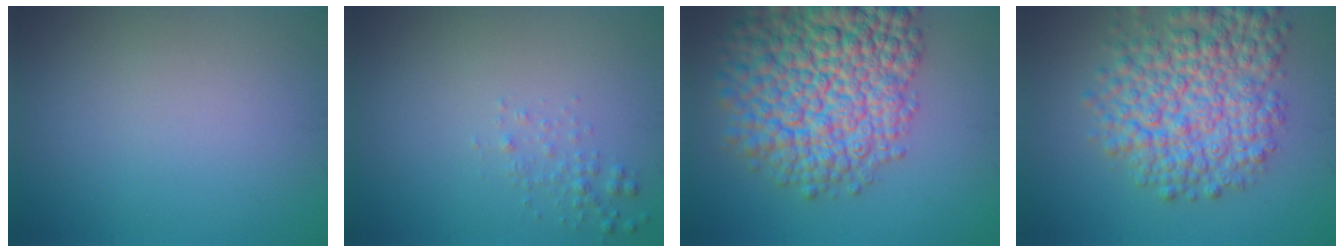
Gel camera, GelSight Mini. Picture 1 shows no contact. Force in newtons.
{"total": 1.1, "press": 1.1, "slide": 0.1}
{"total": 12.8, "press": 12.8, "slide": 0.5}
{"total": 8.4, "press": 8.4, "slide": 0.3}